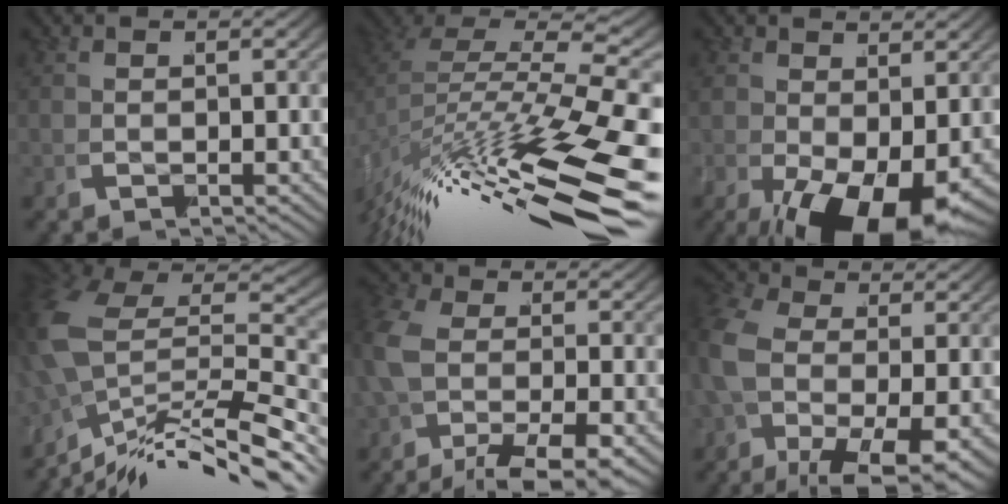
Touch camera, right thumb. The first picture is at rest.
{"total": 11.5, "force": [-4.6, 5.9, 8.7], "torque": [-0.171, -0.036, -0.050]}
{"total": 8.0, "force": [-2.2, 4.4, 6.3], "torque": [-0.102, -0.042, -0.009]}
{"total": 11.1, "force": [-3.9, 6.9, 7.9], "torque": [-0.150, -0.021, -0.051]}
{"total": 5.3, "force": [-2.8, 2.6, 3.7], "torque": [-0.080, -0.017, -0.037]}
{"total": 8.0, "force": [-2.0, 4.5, 6.3], "torque": [-0.140, -0.037, -0.017]}